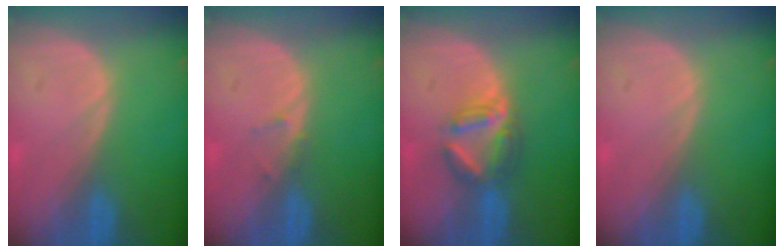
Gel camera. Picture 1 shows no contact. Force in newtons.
{"total": 1.1, "press": 0.8, "slide": 0.7}
{"total": 5.9, "press": 5.4, "slide": 2.3}
{"total": 0.0}